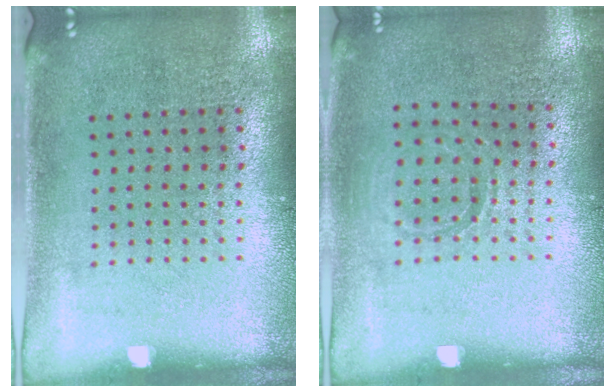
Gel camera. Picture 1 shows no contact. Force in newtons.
{"total": 0.9, "press": 0.9, "slide": 0.2}